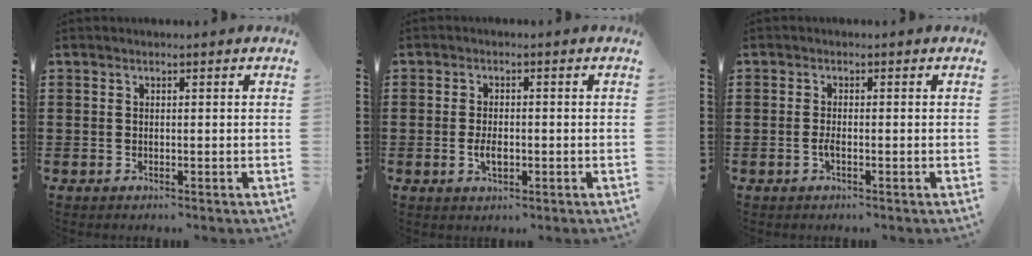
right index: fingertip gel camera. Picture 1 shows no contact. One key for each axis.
{"total": 2.9, "fx": -0.6, "fy": 1.2, "fz": 2.6, "tx": -0.049, "ty": -0.003, "tz": -0.008}
{"total": 1.4, "fx": -0.6, "fy": 0.2, "fz": 1.2, "tx": -0.031, "ty": -0.005, "tz": -0.013}